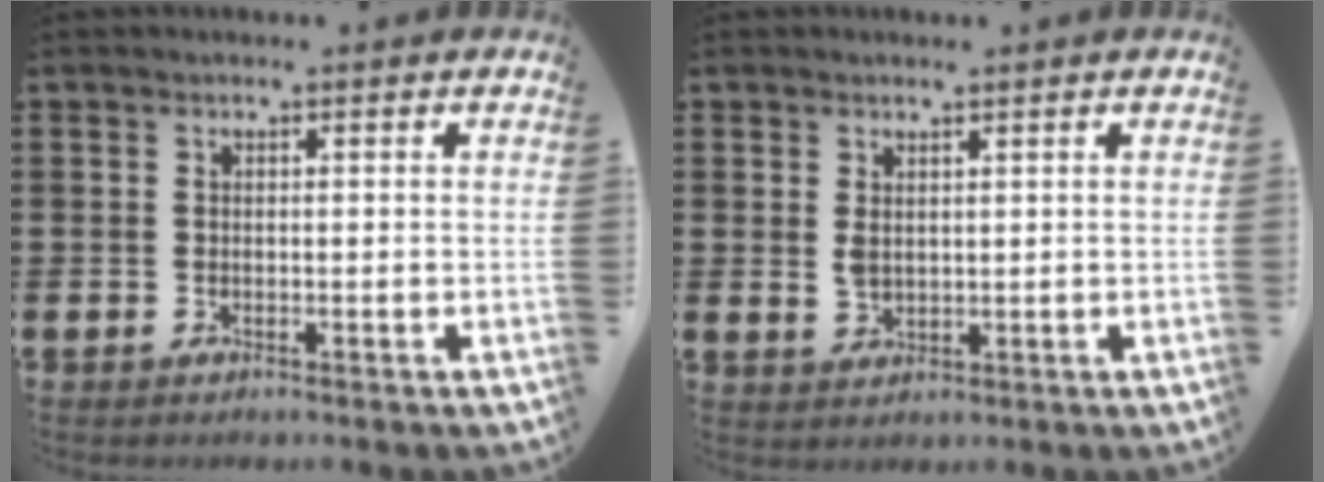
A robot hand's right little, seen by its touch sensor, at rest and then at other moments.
{"total": 1.8, "force": [1.1, 1.0, 1.1], "torque": [-0.008, -0.004, 0.017]}